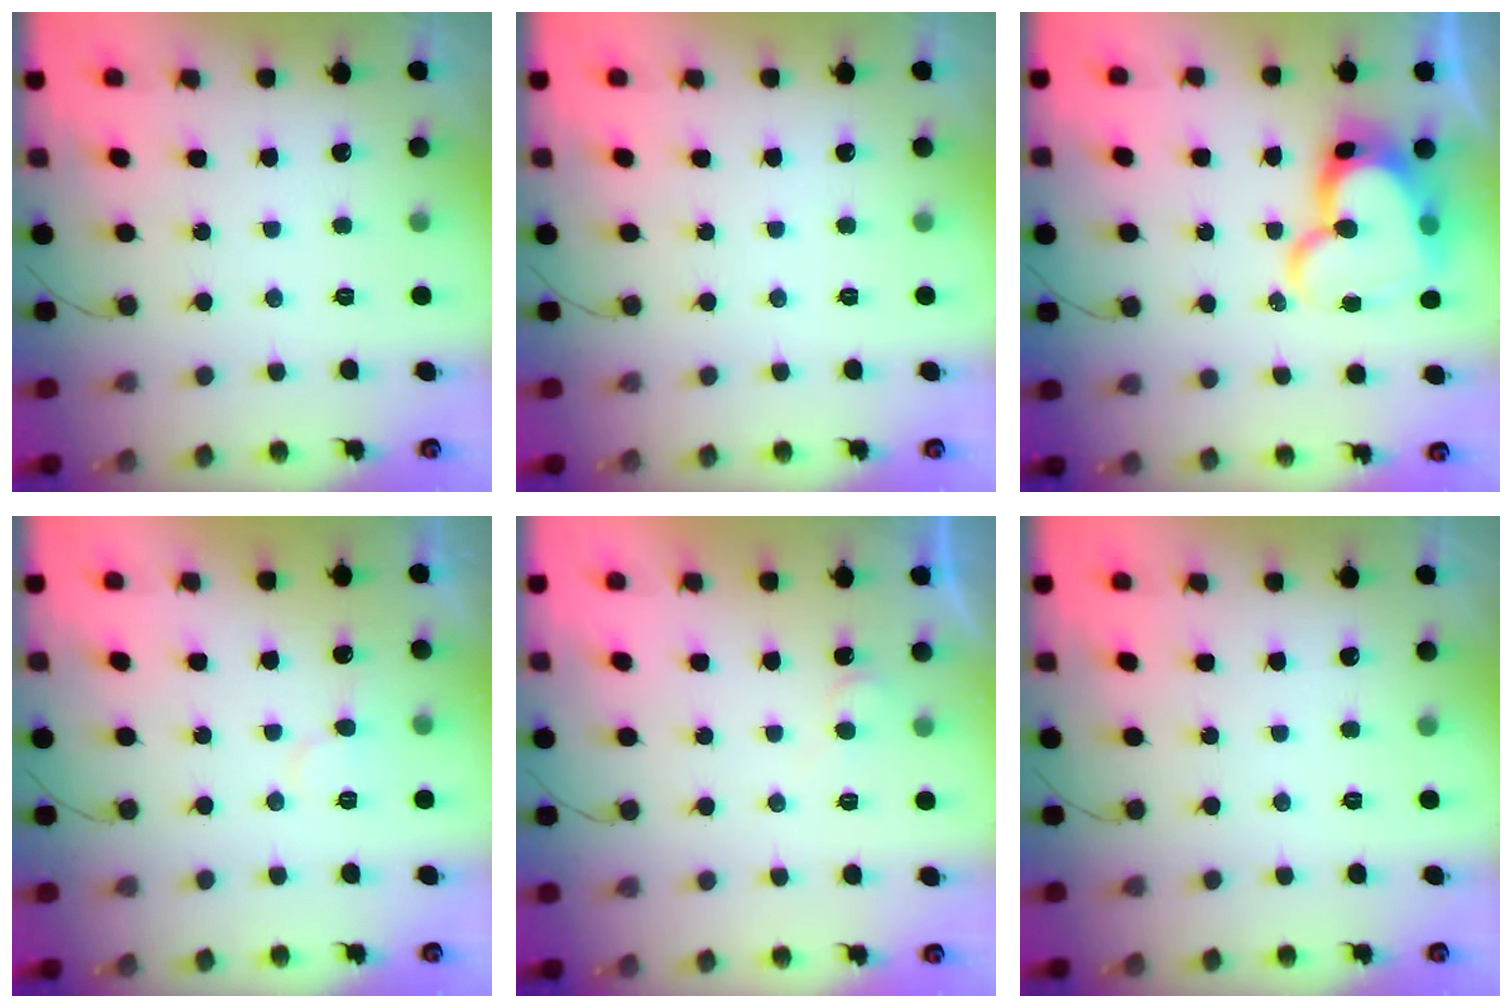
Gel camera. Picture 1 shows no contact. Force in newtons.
{"total": 0.0}
{"total": 17.1, "press": 17.1, "slide": 1.7}
{"total": 6.2, "press": 6.2, "slide": 0.4}
{"total": 4.8, "press": 4.8, "slide": 0.4}
{"total": 0.0}